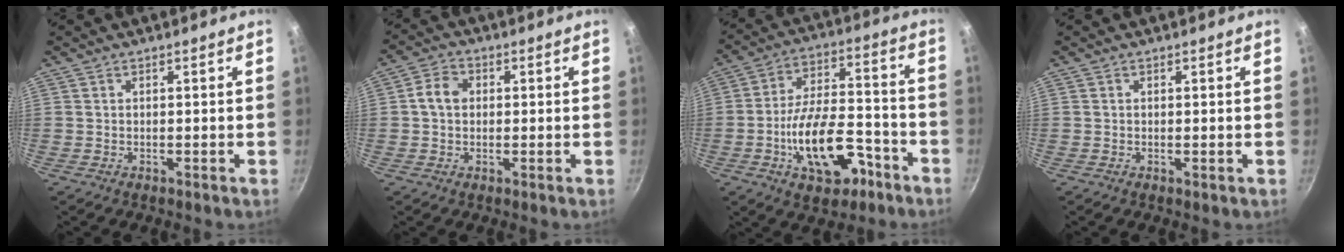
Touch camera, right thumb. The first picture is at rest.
{"total": 4.9, "force": [0.5, 3.9, 2.9], "torque": [-0.041, 0.012, -0.002]}
{"total": 16.8, "force": [-7.1, 8.6, 12.6], "torque": [-0.188, 0.059, -0.107]}
{"total": 0.0}